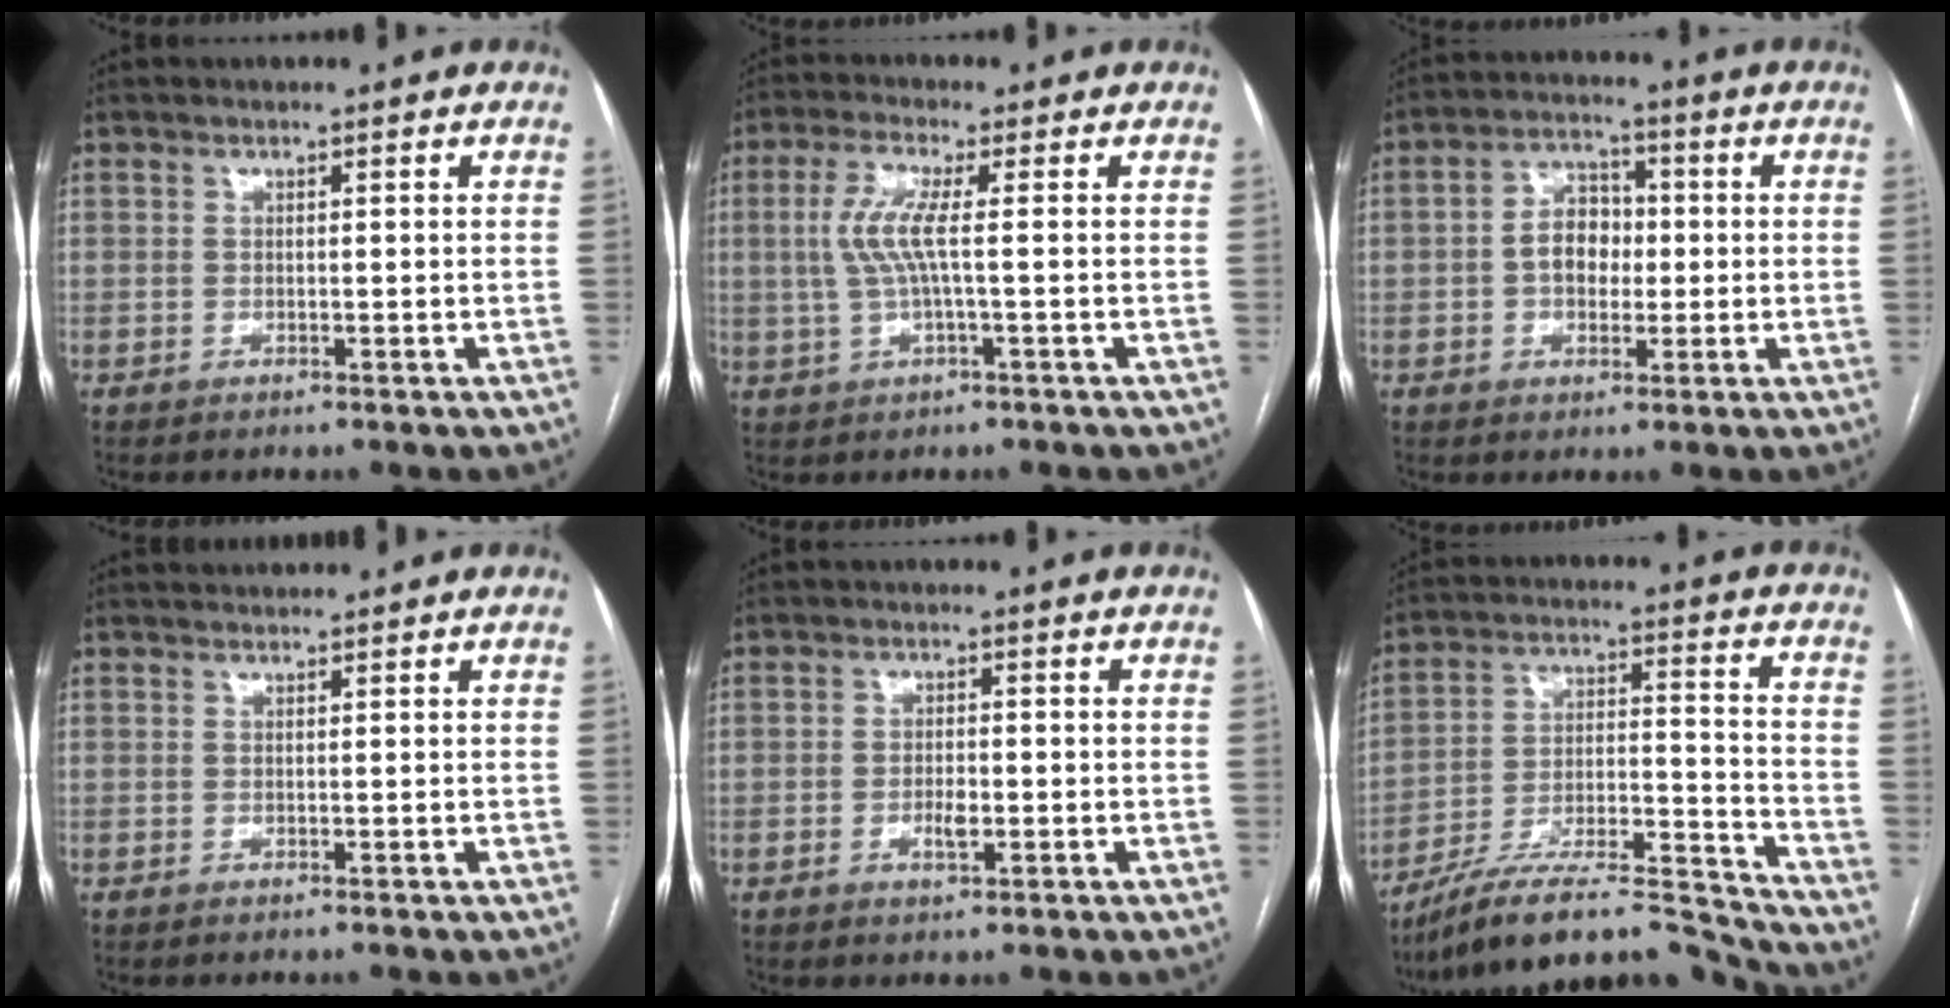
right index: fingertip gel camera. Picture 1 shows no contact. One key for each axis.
{"total": 5.5, "fx": 0.4, "fy": 0.5, "fz": 5.5, "tx": -0.126, "ty": 0.009, "tz": 0.007}
{"total": 6.4, "fx": -0.3, "fy": 4.4, "fz": 4.7, "tx": -0.087, "ty": 0.021, "tz": -0.006}
{"total": 2.3, "fx": 2.2, "fy": 0.1, "fz": 0.5, "tx": -0.019, "ty": 0.032, "tz": 0.028}
{"total": 2.6, "fx": -0.9, "fy": 0.8, "fz": 2.3, "tx": -0.043, "ty": 0.001, "tz": -0.014}
{"total": 17.3, "fx": -15.7, "fy": 1.3, "fz": 7.1, "tx": -0.118, "ty": 0.031, "tz": -0.270}